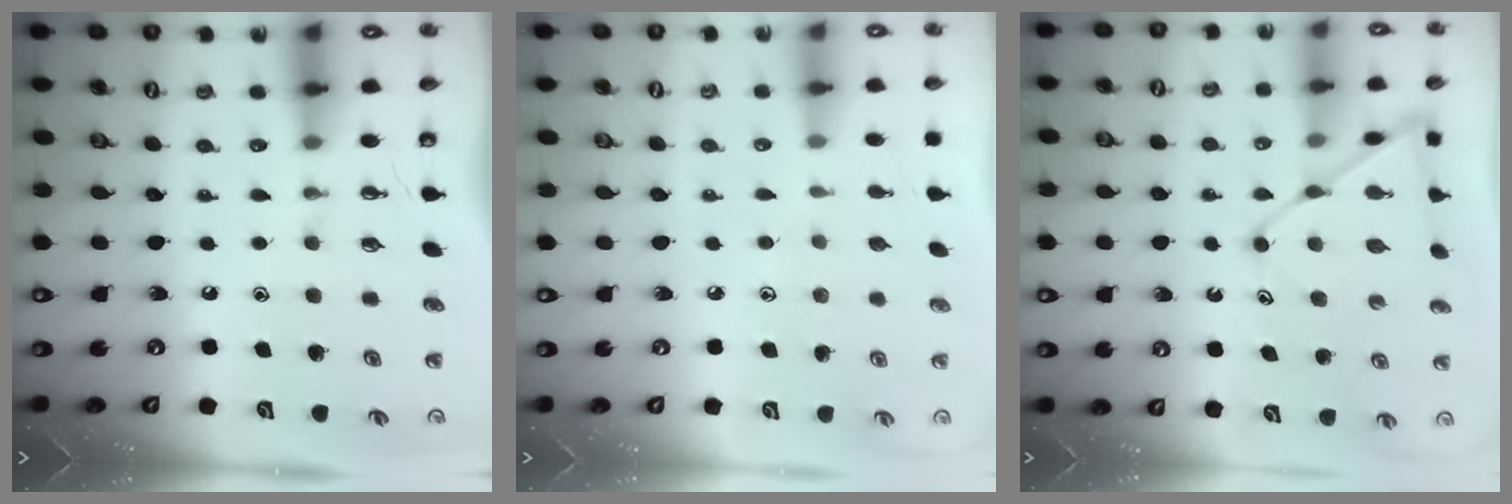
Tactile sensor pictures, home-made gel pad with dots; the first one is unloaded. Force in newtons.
{"total": 4.5, "press": 4.4, "slide": 0.4}
{"total": 12.3, "press": 12.3, "slide": 1.1}